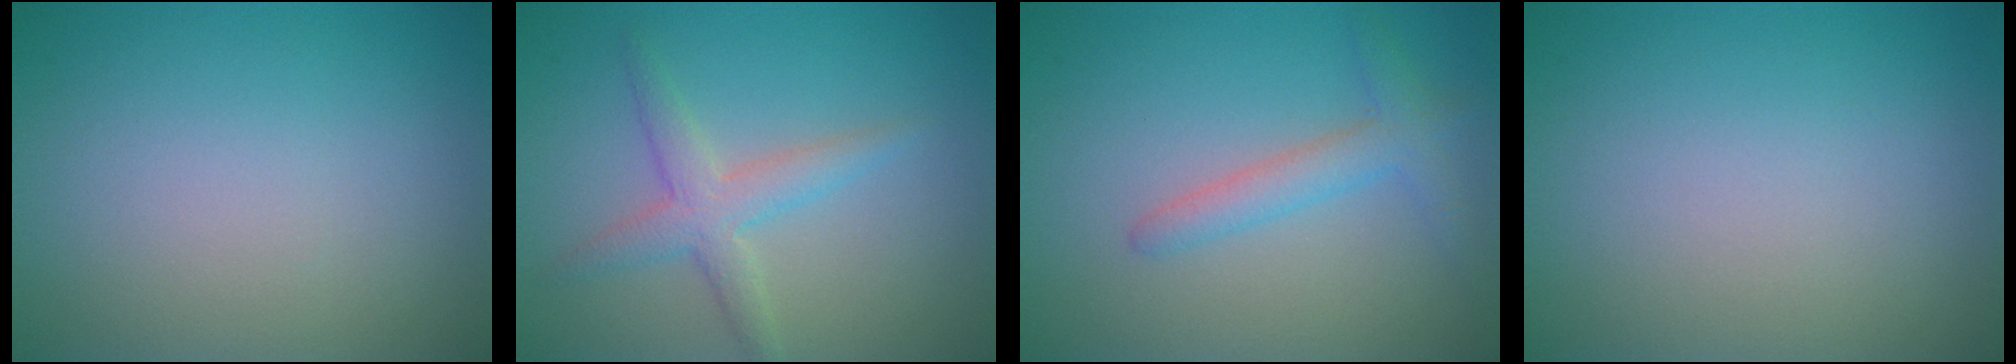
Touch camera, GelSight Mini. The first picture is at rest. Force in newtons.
{"total": 2.9, "press": 2.9, "slide": 0.1}
{"total": 2.4, "press": 2.4, "slide": 0.1}
{"total": 0.0}